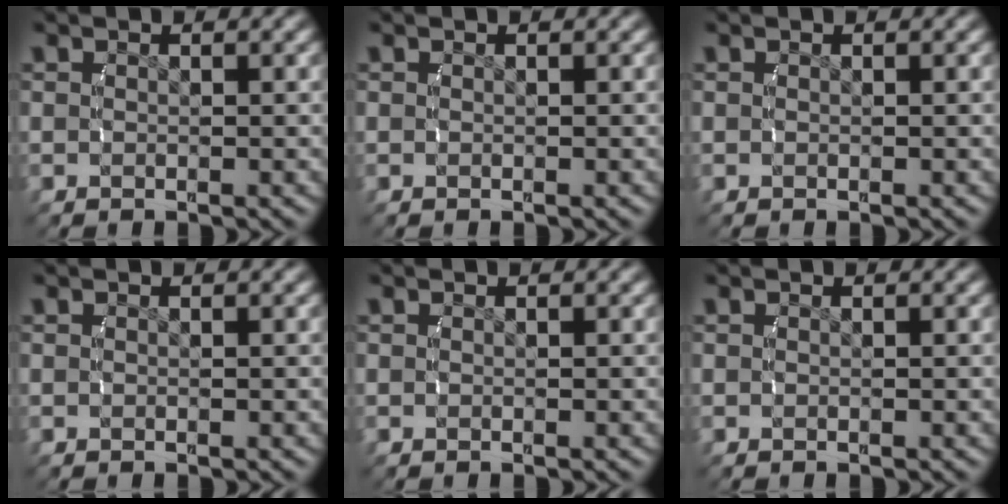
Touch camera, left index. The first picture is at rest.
{"total": 0.0}
{"total": 0.0}
{"total": 0.0}
{"total": 0.0}
{"total": 0.0}